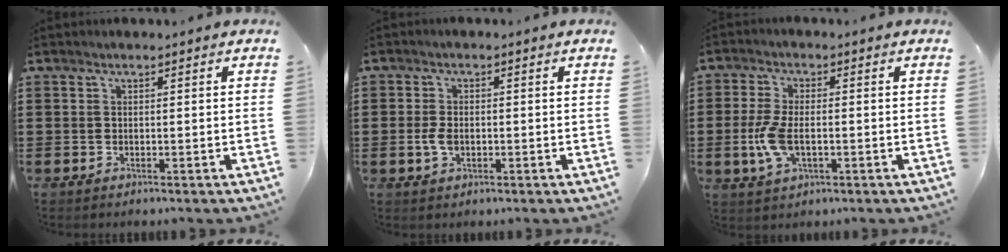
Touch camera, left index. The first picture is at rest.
{"total": 2.9, "force": [-0.4, 1.6, 2.4], "torque": [-0.061, -0.003, -0.011]}
{"total": 6.3, "force": [-1.1, 3.0, 5.4], "torque": [-0.135, -0.009, -0.027]}